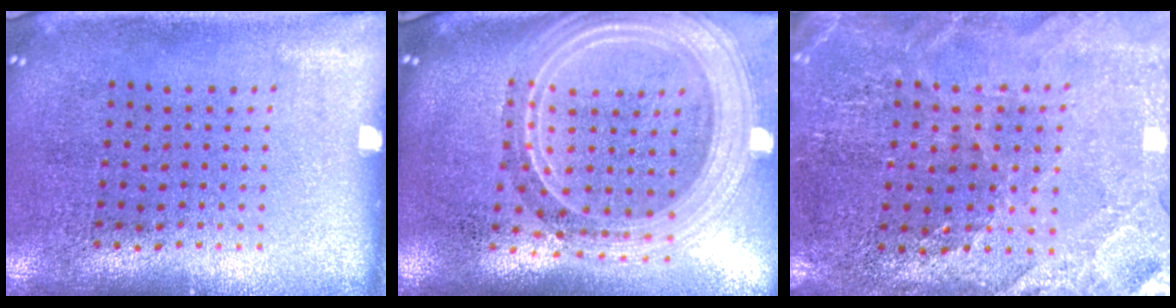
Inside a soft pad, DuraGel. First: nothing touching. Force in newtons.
{"total": 2.7, "press": 2.3, "slide": 1.4}
{"total": 1.5, "press": 1.4, "slide": 0.3}